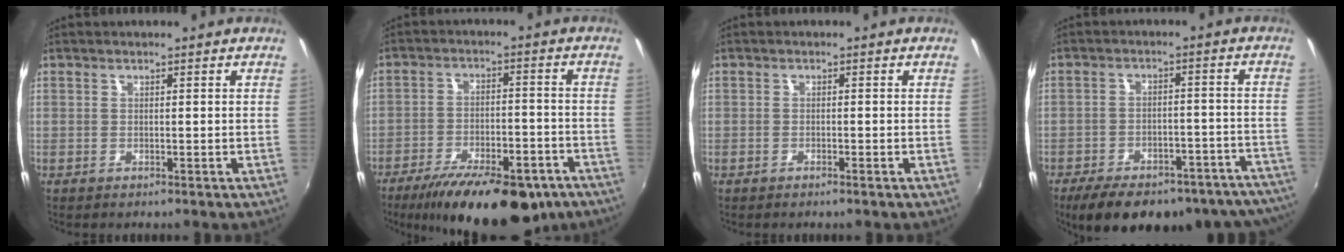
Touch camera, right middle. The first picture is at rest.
{"total": 21.3, "force": [-15.3, 7.7, 12.7], "torque": [-0.223, -0.032, -0.213]}
{"total": 1.0, "force": [-0.8, 0.1, 0.5], "torque": [-0.013, -0.001, -0.017]}
{"total": 25.0, "force": [-20.8, 9.0, 10.6], "torque": [-0.173, 0.009, -0.247]}